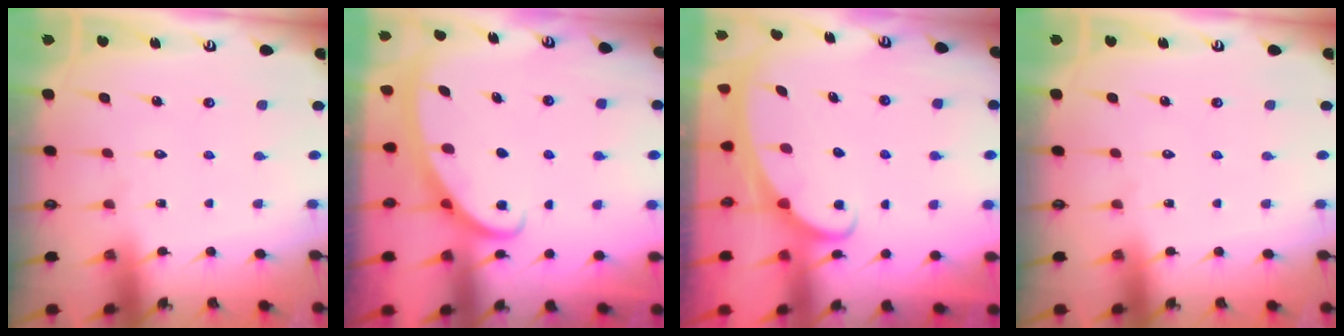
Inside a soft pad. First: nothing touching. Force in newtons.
{"total": 2.7, "press": 2.7, "slide": 0.4}
{"total": 2.3, "press": 2.3, "slide": 0.3}
{"total": 0.0}